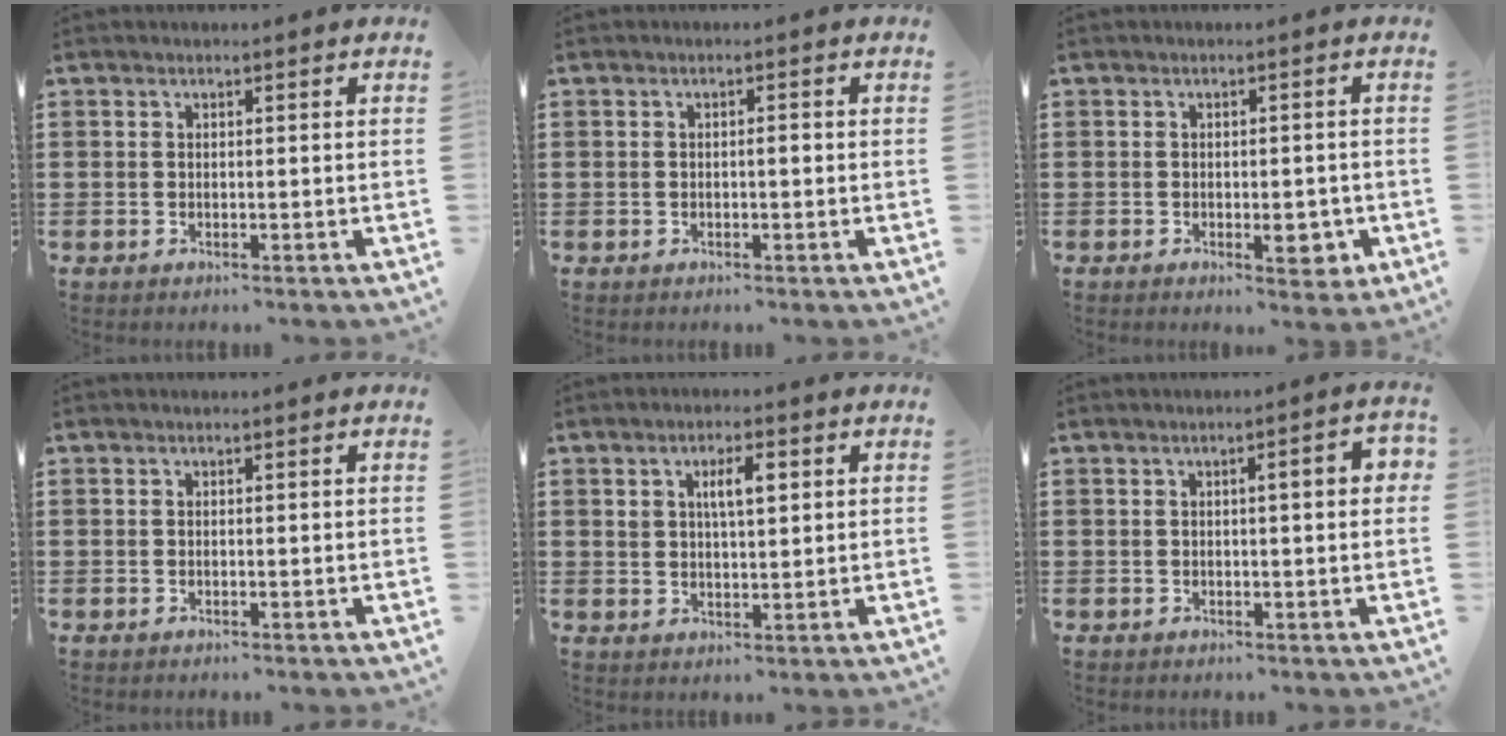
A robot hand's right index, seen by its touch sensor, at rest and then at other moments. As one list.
[{"total": 0.9, "force": [-0.1, 0.3, 0.9], "torque": [-0.017, -0.002, -0.002]}, {"total": 4.1, "force": [-1.6, 1.7, 3.4], "torque": [-0.054, 0.003, -0.025]}, {"total": 0.0}, {"total": 4.2, "force": [1.5, 1.6, 3.6], "torque": [-0.068, 0.008, 0.021]}, {"total": 3.1, "force": [0.4, 0.4, 3.1], "torque": [-0.047, 0.002, 0.002]}]